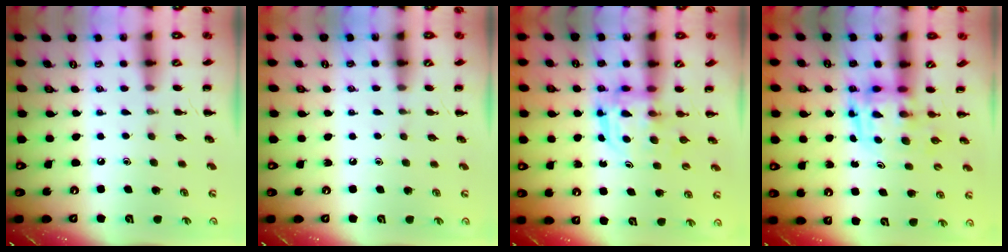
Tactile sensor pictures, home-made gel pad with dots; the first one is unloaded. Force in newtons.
{"total": 0.0}
{"total": 3.2, "press": 3.2, "slide": 0.2}
{"total": 3.9, "press": 3.8, "slide": 0.7}